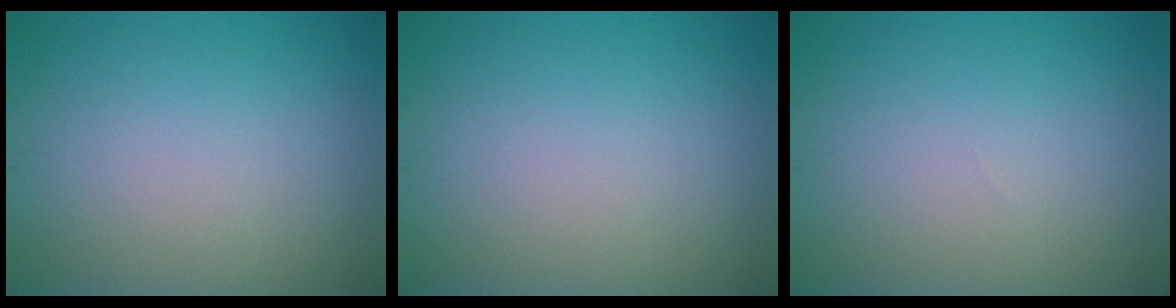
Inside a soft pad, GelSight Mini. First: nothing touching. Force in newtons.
{"total": 0.0}
{"total": 0.0}